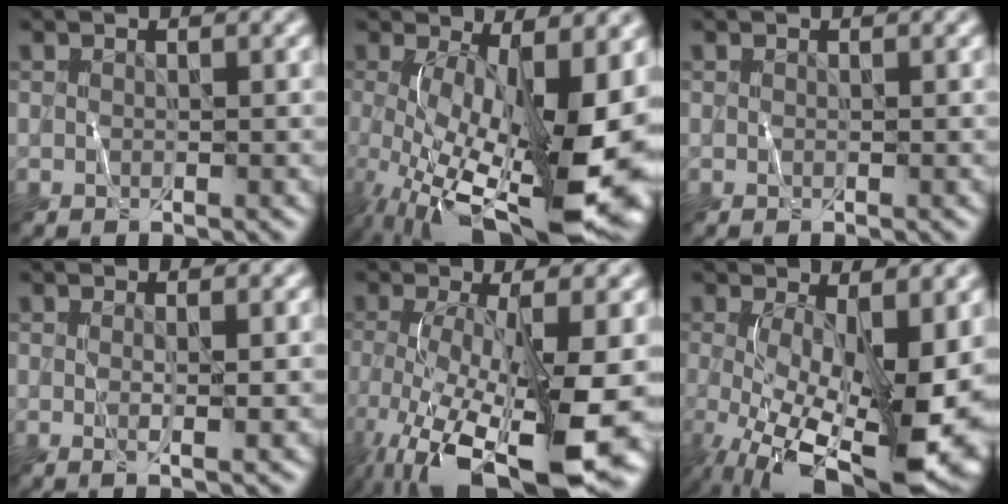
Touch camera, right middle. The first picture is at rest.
{"total": 15.9, "force": [-1.7, 6.1, 14.6], "torque": [-0.240, -0.031, -0.013]}
{"total": 0.0}
{"total": 1.4, "force": [0.2, 0.2, 1.4], "torque": [-0.023, -0.004, 0.002]}
{"total": 14.2, "force": [-5.6, 4.3, 12.4], "torque": [-0.228, -0.045, -0.083]}
{"total": 15.3, "force": [-3.2, 6.4, 13.6], "torque": [-0.221, -0.033, -0.037]}